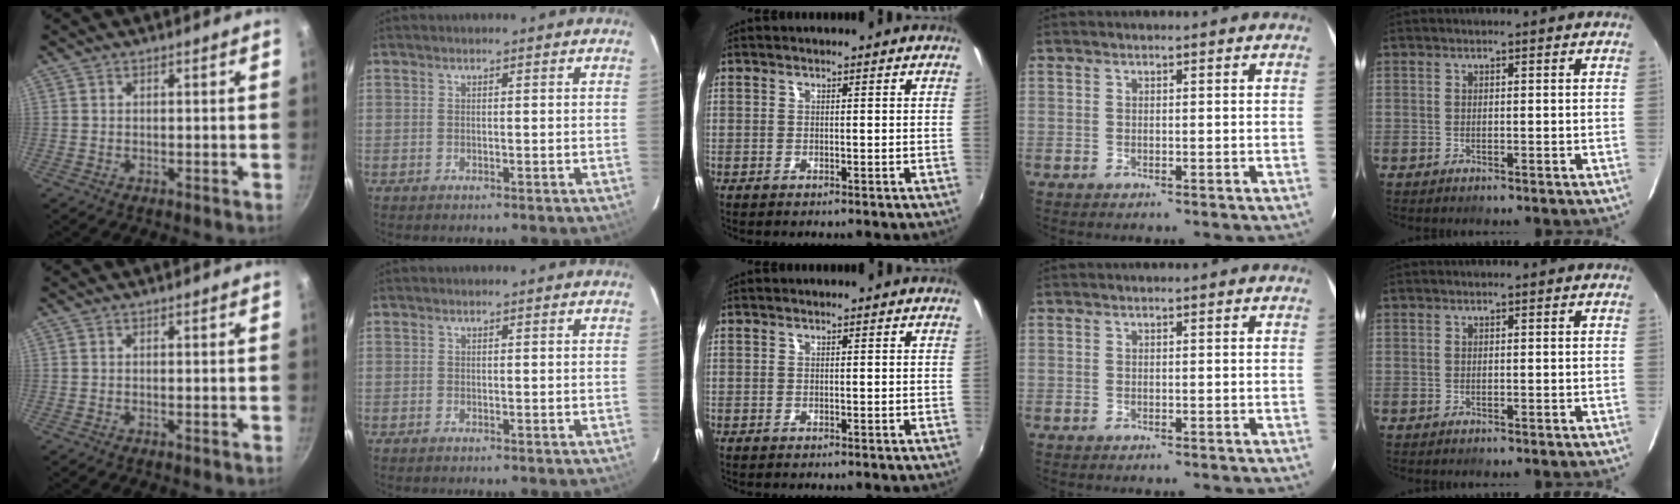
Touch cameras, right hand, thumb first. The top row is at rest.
{}